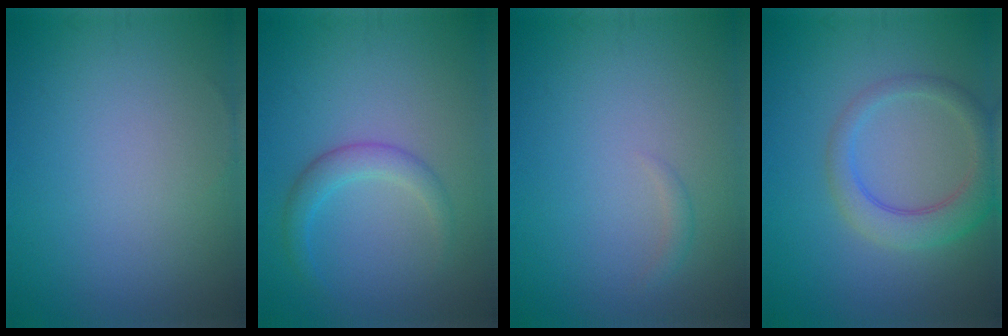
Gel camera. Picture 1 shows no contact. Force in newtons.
{"total": 2.3, "press": 2.3, "slide": 0.1}
{"total": 0.7, "press": 0.7, "slide": 0.1}
{"total": 4.1, "press": 4.0, "slide": 0.3}